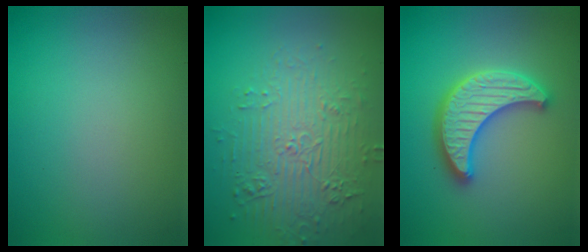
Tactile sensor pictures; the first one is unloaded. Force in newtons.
{"total": 4.8, "press": 4.2, "slide": 2.2}
{"total": 5.3, "press": 5.2, "slide": 0.9}